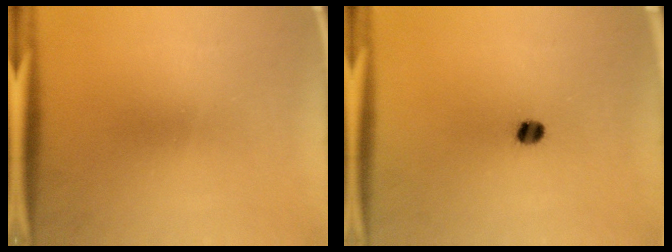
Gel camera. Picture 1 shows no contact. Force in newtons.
{"total": 3.5}